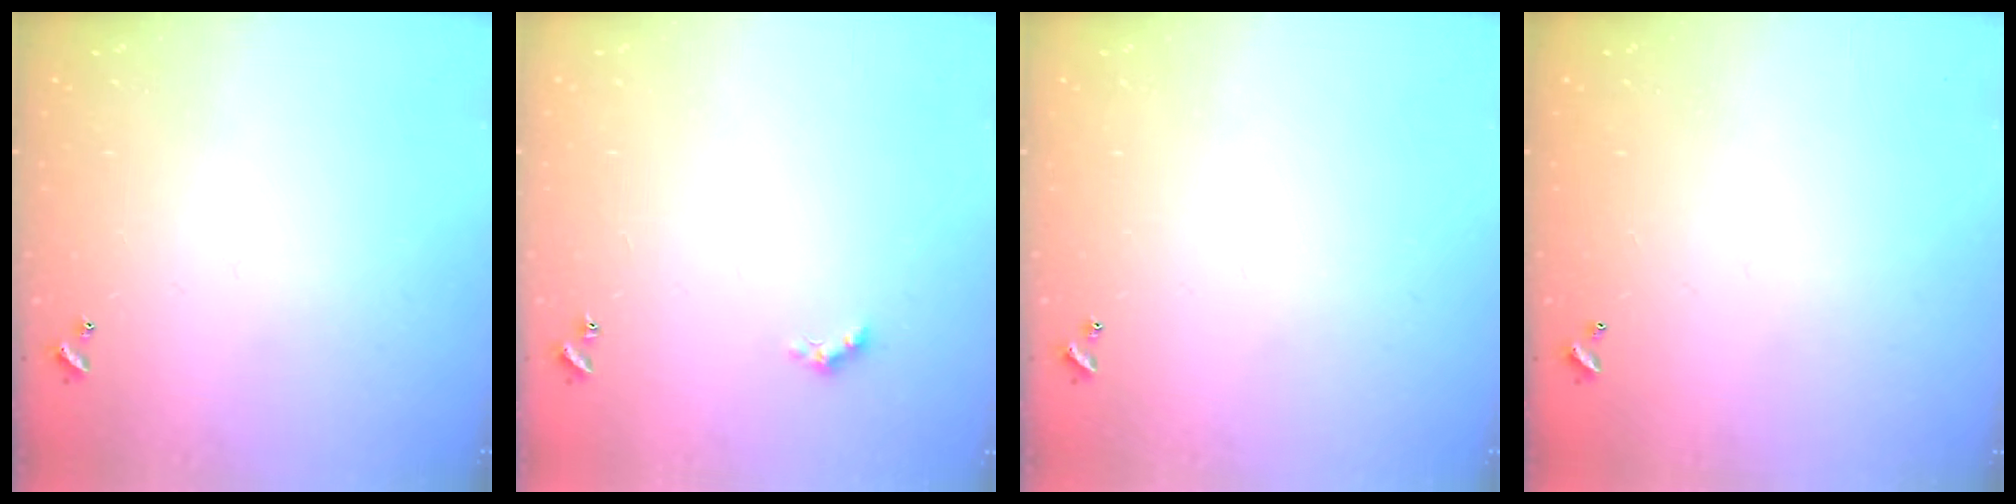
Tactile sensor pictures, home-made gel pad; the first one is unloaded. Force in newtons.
{"total": 2.4, "press": 2.3, "slide": 0.6}
{"total": 0.0}
{"total": 2.7, "press": 2.7, "slide": 0.1}